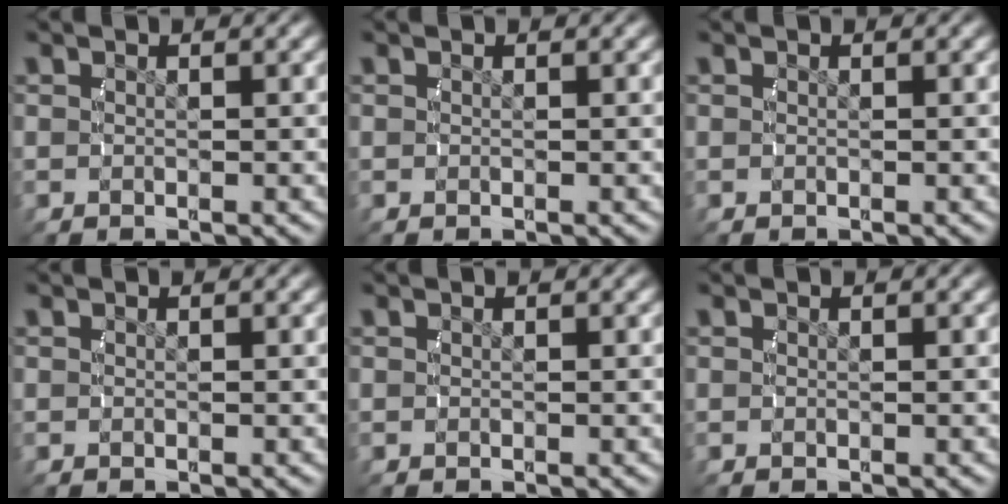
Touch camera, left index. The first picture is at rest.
{"total": 0.0}
{"total": 0.0}
{"total": 0.0}
{"total": 0.0}
{"total": 0.0}